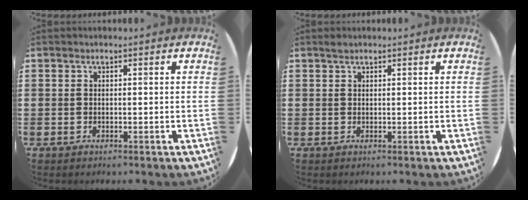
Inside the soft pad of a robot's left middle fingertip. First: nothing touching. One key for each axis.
{"total": 0.6, "fx": 0.6, "fy": 0.2, "fz": 0.1, "tx": -0.002, "ty": 0.003, "tz": 0.011}